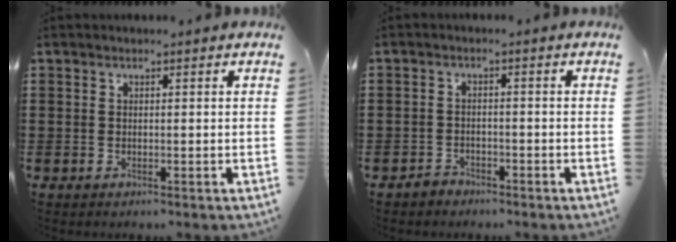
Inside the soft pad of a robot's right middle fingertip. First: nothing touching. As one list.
[{"total": 2.0, "force": [-1.9, 0.7, -0.1], "torque": [-0.005, 0.000, -0.041]}]